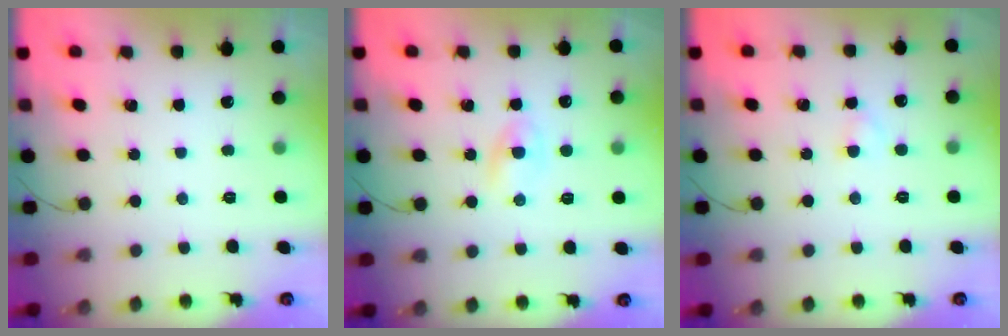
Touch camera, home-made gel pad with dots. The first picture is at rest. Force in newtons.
{"total": 1.8, "press": 1.5, "slide": 0.9}
{"total": 1.9, "press": 1.7, "slide": 0.9}